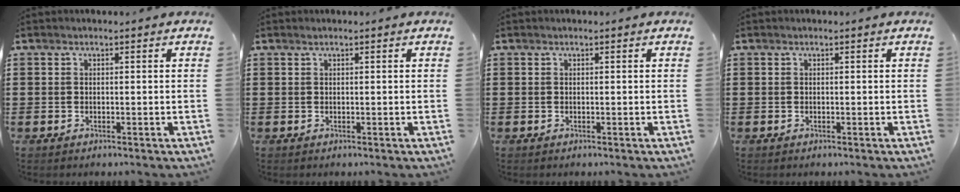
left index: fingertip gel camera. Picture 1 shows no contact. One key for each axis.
{"total": 0.0}
{"total": 0.0}
{"total": 0.0}